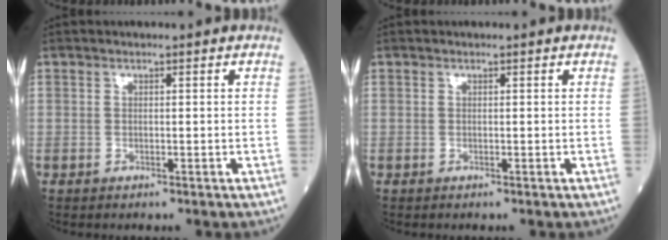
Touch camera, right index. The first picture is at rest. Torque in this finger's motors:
{"motor_torque": [0.01, 0.01, 0.00, 0.00]}